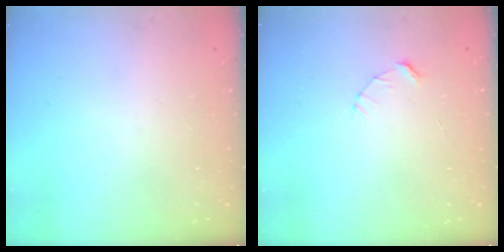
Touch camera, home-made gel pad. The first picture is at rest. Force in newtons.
{"total": 2.7, "press": 2.7, "slide": 0.3}